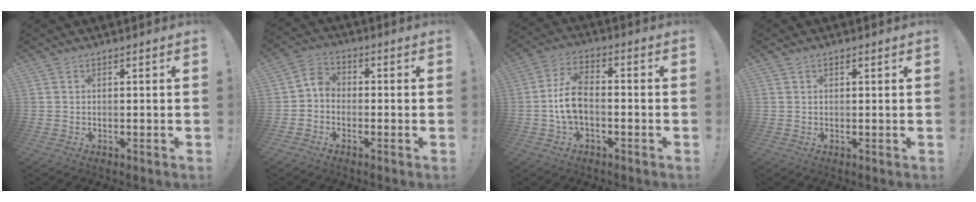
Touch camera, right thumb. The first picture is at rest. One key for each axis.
{"total": 4.9, "fx": -1.7, "fy": 3.8, "fz": 2.6, "tx": -0.052, "ty": 0.017, "tz": -0.029}
{"total": 9.5, "fx": -1.6, "fy": 5.5, "fz": 7.5, "tx": -0.163, "ty": 0.013, "tz": -0.025}
{"total": 0.9, "fx": 0.5, "fy": 0.7, "fz": 0.3, "tx": -0.002, "ty": 0.001, "tz": 0.007}